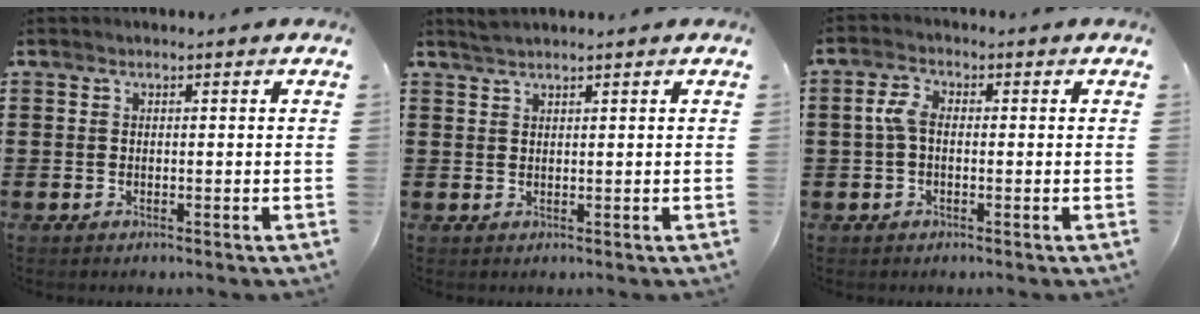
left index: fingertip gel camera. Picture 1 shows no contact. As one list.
[{"total": 1.4, "force": [1.3, 0.1, 0.5], "torque": [-0.011, 0.000, 0.024]}, {"total": 3.9, "force": [-0.2, 2.1, 3.3], "torque": [-0.088, 0.000, -0.010]}]